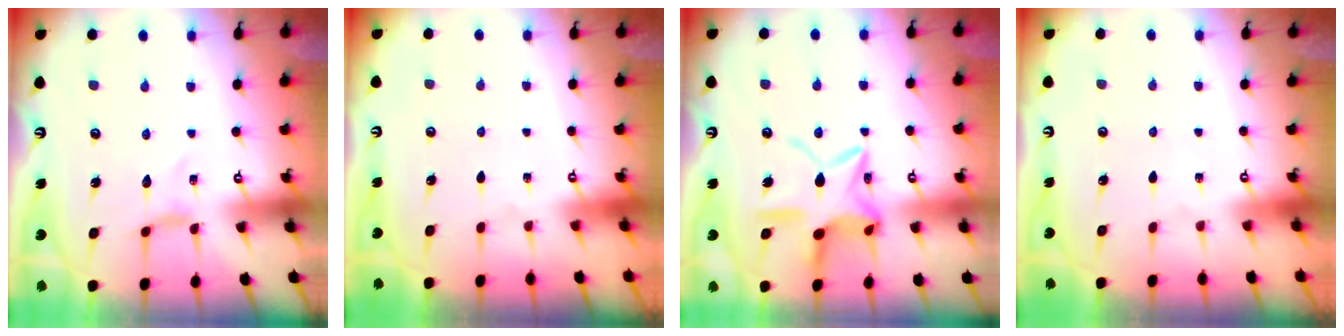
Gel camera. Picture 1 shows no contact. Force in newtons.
{"total": 0.0}
{"total": 14.2, "press": 14.1, "slide": 1.2}
{"total": 0.0}